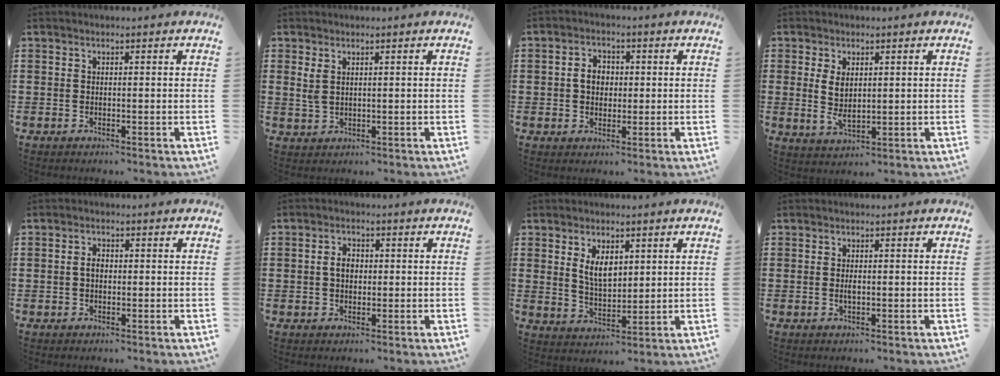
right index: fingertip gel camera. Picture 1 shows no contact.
{"total": 2.2, "force": [1.2, 1.2, 1.4], "torque": [-0.033, 0.006, 0.021]}
{"total": 3.4, "force": [0.1, 2.7, 2.1], "torque": [-0.049, 0.011, -0.002]}
{"total": 4.0, "force": [0.6, 2.1, 3.3], "torque": [-0.075, 0.004, 0.009]}
{"total": 1.8, "force": [-0.1, 1.0, 1.5], "torque": [-0.029, 0.004, -0.003]}
{"total": 2.7, "force": [0.0, 1.8, 2.0], "torque": [-0.042, 0.008, -0.001]}
{"total": 5.0, "force": [1.9, 2.6, 3.8], "torque": [-0.075, 0.004, 0.031]}
{"total": 1.3, "force": [-0.1, 0.5, 1.2], "torque": [-0.023, 0.001, -0.003]}